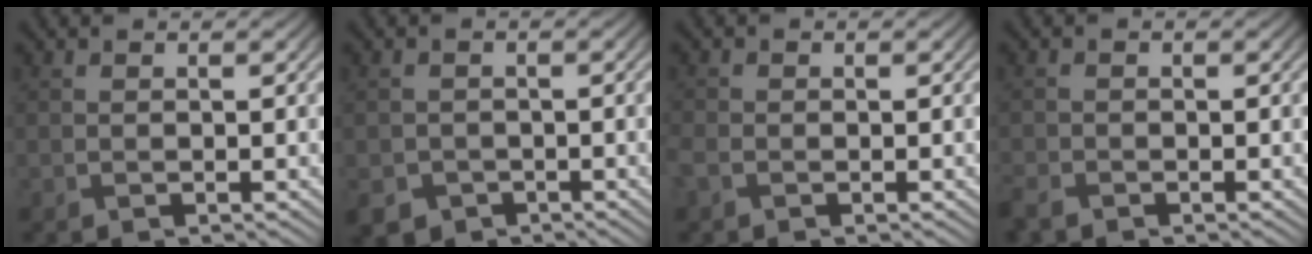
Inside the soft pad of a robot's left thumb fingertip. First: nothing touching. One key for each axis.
{"total": 2.8, "fx": -1.7, "fy": 2.1, "fz": 0.4, "tx": -0.013, "ty": -0.010, "tz": -0.032}
{"total": 1.5, "fx": -0.9, "fy": 1.0, "fz": 0.7, "tx": -0.025, "ty": -0.002, "tz": -0.025}
{"total": 2.2, "fx": -2.0, "fy": 0.7, "fz": 0.6, "tx": -0.020, "ty": -0.011, "tz": -0.049}